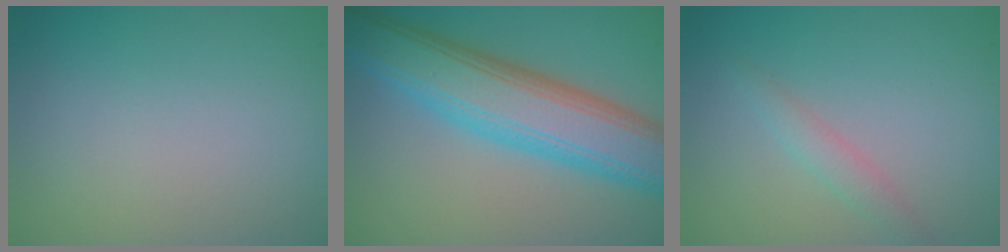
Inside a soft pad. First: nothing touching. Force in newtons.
{"total": 9.2, "press": 9.2, "slide": 0.2}
{"total": 1.6, "press": 1.6, "slide": 0.0}